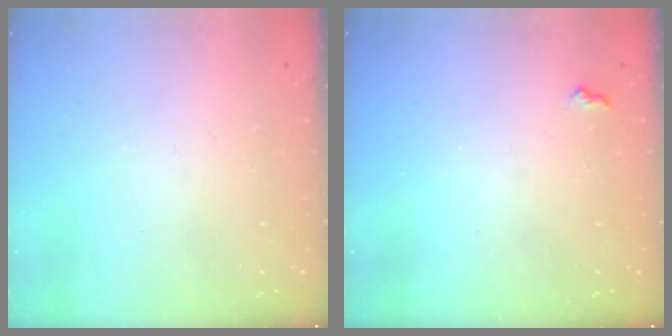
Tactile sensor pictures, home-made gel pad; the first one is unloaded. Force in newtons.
{"total": 4.8, "press": 4.8, "slide": 0.7}